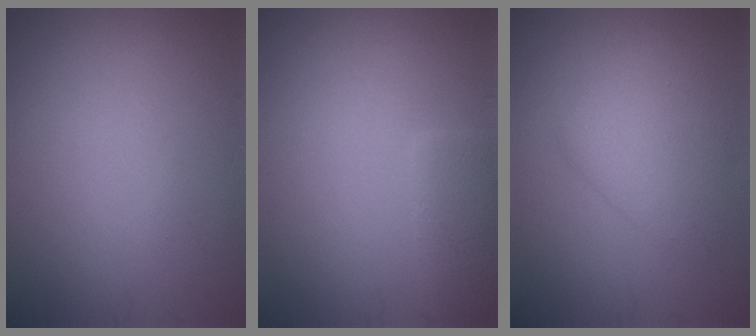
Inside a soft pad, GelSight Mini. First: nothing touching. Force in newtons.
{"total": 3.0, "press": 3.0, "slide": 0.2}
{"total": 3.3, "press": 3.3, "slide": 0.1}